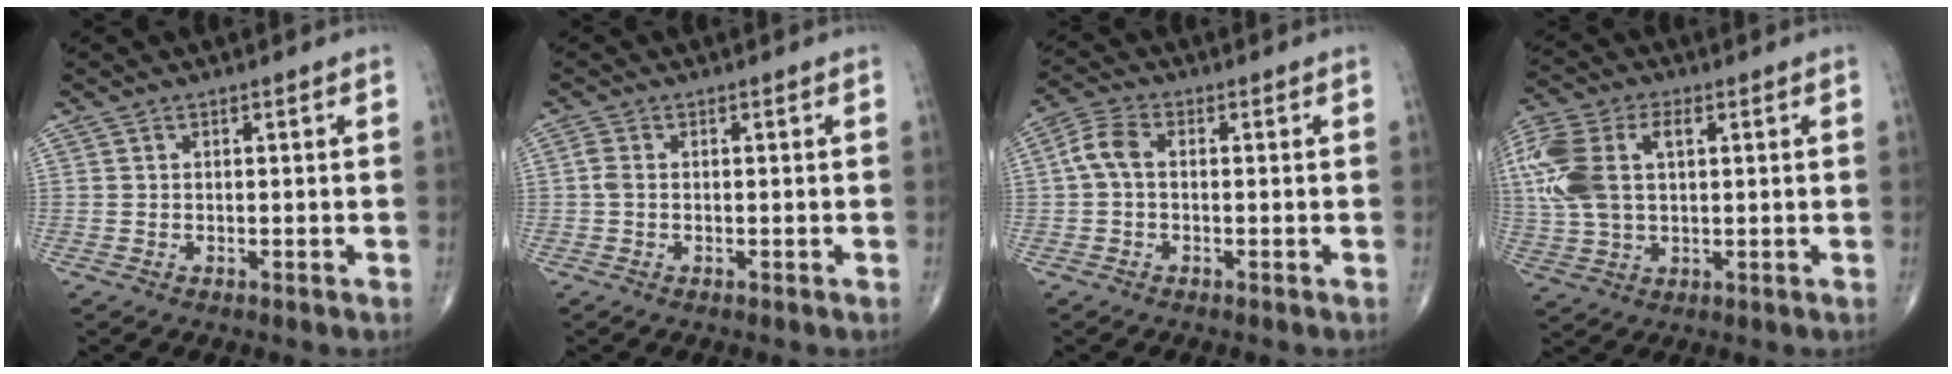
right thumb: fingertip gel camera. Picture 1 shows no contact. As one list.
[{"total": 1.4, "force": [-0.1, 0.7, 1.2], "torque": [-0.030, 0.000, -0.003]}, {"total": 4.6, "force": [0.0, 2.7, 3.8], "torque": [-0.082, 0.014, -0.009]}, {"total": 16.7, "force": [3.8, 9.9, 12.9], "torque": [-0.316, 0.016, 0.069]}]